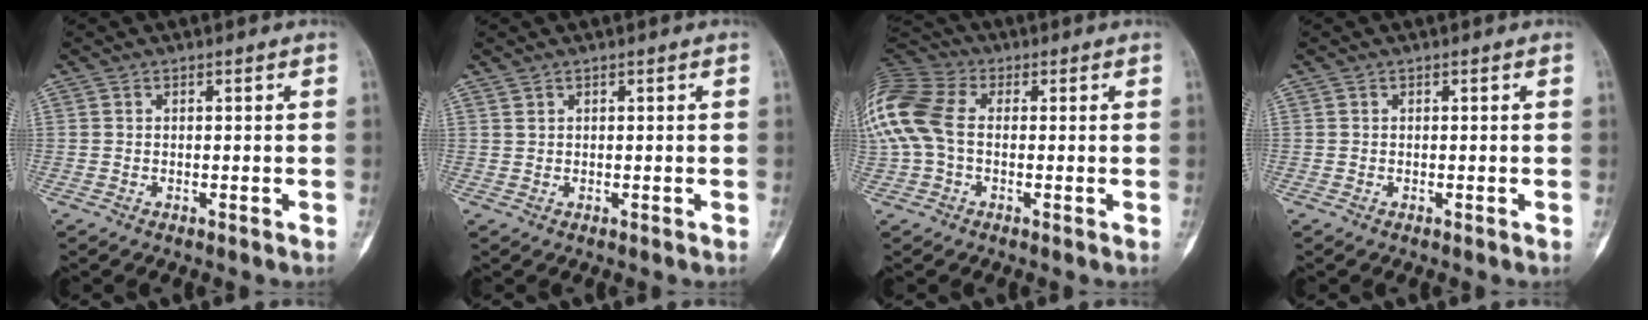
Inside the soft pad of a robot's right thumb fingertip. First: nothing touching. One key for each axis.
{"total": 0.7, "fx": 0.7, "fy": 0.2, "fz": 0.2, "tx": -0.002, "ty": -0.002, "tz": 0.016}
{"total": 16.8, "fx": 1.2, "fy": 11.6, "fz": 12.2, "tx": -0.307, "ty": 0.030, "tz": 0.018}
{"total": 0.0}